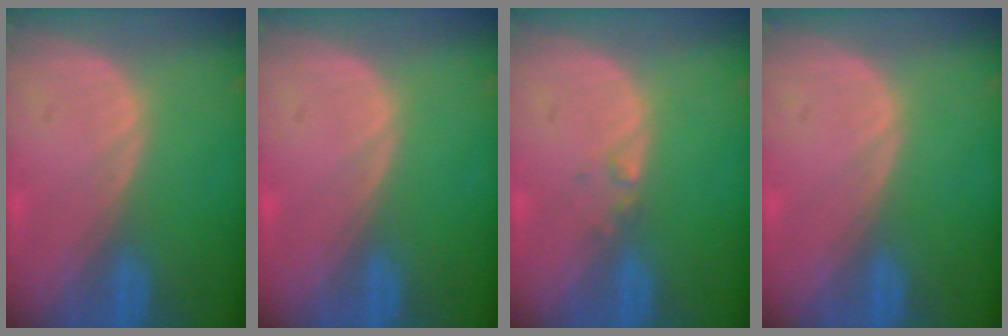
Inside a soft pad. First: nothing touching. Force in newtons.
{"total": 0.0}
{"total": 0.9, "press": 0.9, "slide": 0.1}
{"total": 0.0}